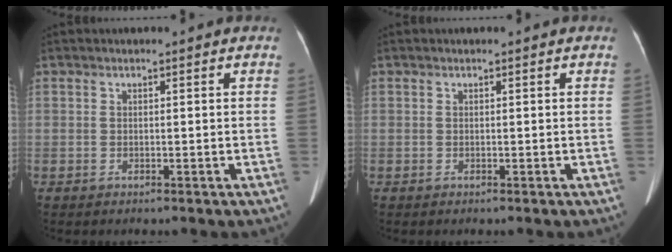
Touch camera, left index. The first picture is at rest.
{"total": 0.0}